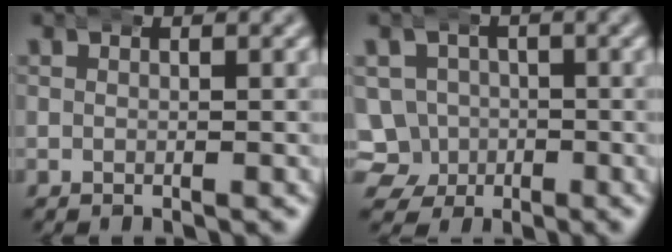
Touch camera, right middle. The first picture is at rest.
{"total": 9.3, "force": [-2.3, 8.7, 2.4], "torque": [-0.071, -0.039, -0.045]}